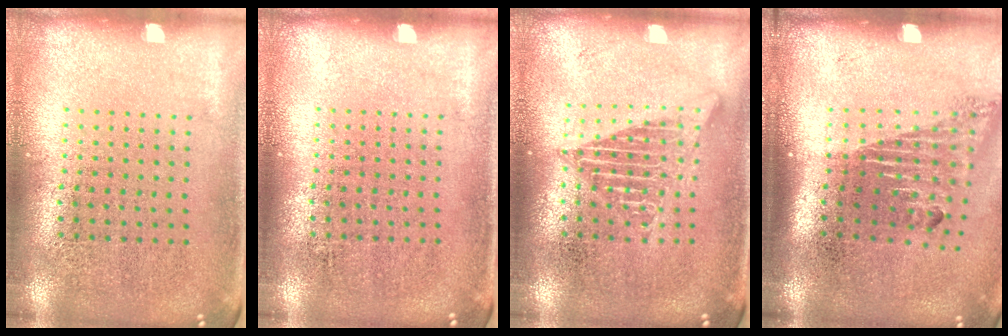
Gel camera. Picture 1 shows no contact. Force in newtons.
{"total": 0.0}
{"total": 2.4, "press": 2.4, "slide": 0.2}
{"total": 1.7, "press": 1.1, "slide": 1.3}